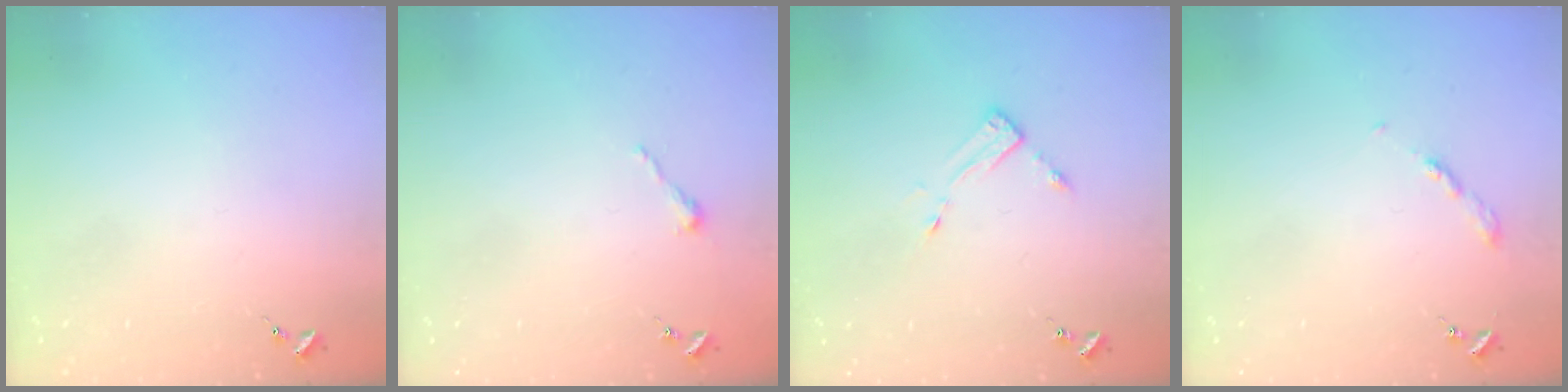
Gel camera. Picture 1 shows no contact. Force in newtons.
{"total": 2.5, "press": 2.5, "slide": 0.2}
{"total": 3.0, "press": 3.0, "slide": 0.3}
{"total": 2.7, "press": 2.6, "slide": 0.3}